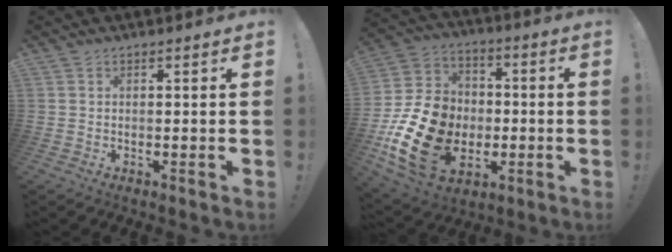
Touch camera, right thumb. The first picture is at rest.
{"total": 21.5, "force": [-5.8, 16.4, 12.7], "torque": [-0.243, 0.033, -0.083]}